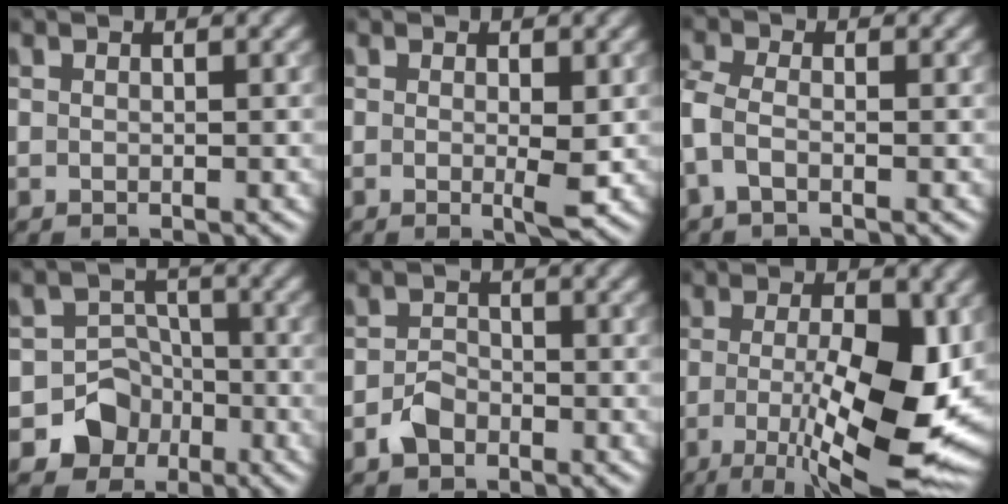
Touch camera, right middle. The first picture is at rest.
{"total": 2.1, "force": [-0.1, 0.2, 2.1], "torque": [-0.034, -0.007, -0.002]}
{"total": 2.3, "force": [-1.0, 1.0, 1.8], "torque": [-0.047, -0.001, -0.033]}
{"total": 4.5, "force": [-2.2, 3.9, 0.8], "torque": [0.018, 0.011, -0.047]}
{"total": 2.0, "force": [-1.2, 1.3, 0.8], "torque": [-0.013, 0.004, -0.025]}
{"total": 12.9, "force": [-1.8, 4.2, 12.0], "torque": [-0.190, -0.029, -0.023]}